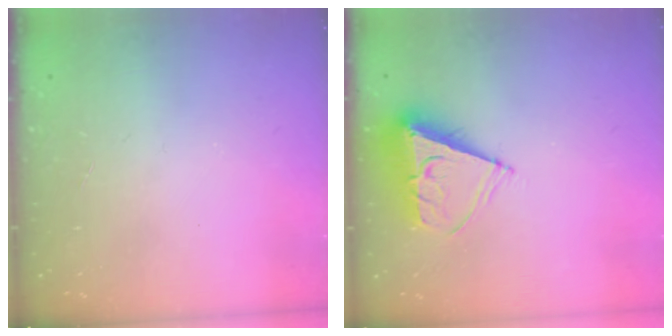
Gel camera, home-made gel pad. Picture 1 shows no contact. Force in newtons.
{"total": 8.6, "press": 8.6, "slide": 0.5}